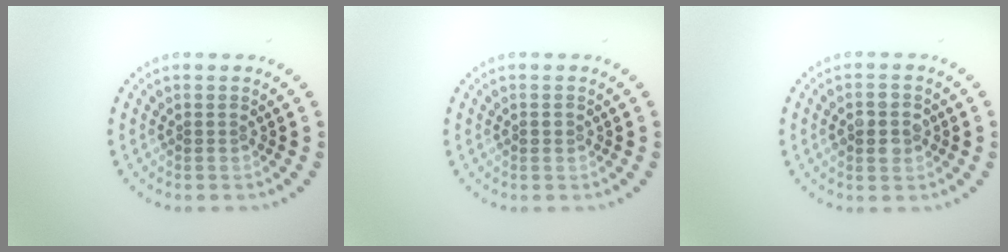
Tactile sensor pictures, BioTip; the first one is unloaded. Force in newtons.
{"total": 0.8, "press": 0.8, "slide": 0.1}
{"total": 2.3, "press": 2.3, "slide": 0.2}